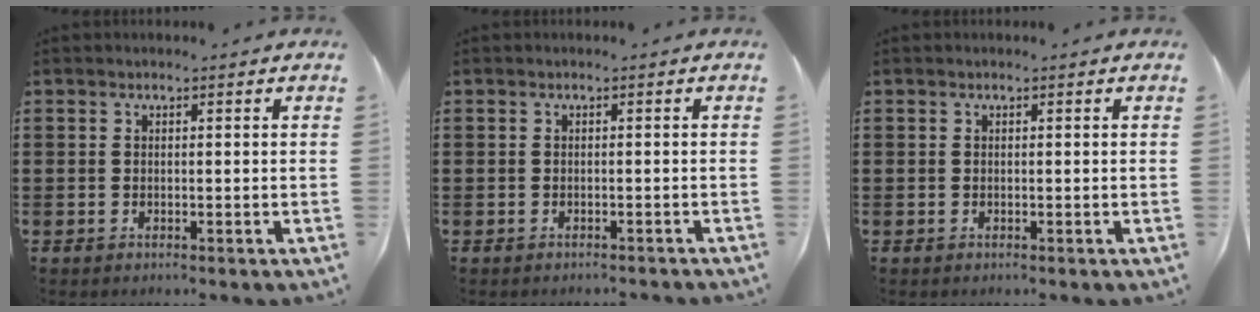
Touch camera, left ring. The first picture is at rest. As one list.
[{"total": 0.6, "force": [-0.6, 0.0, 0.2], "torque": [-0.005, -0.002, -0.012]}, {"total": 0.0}]